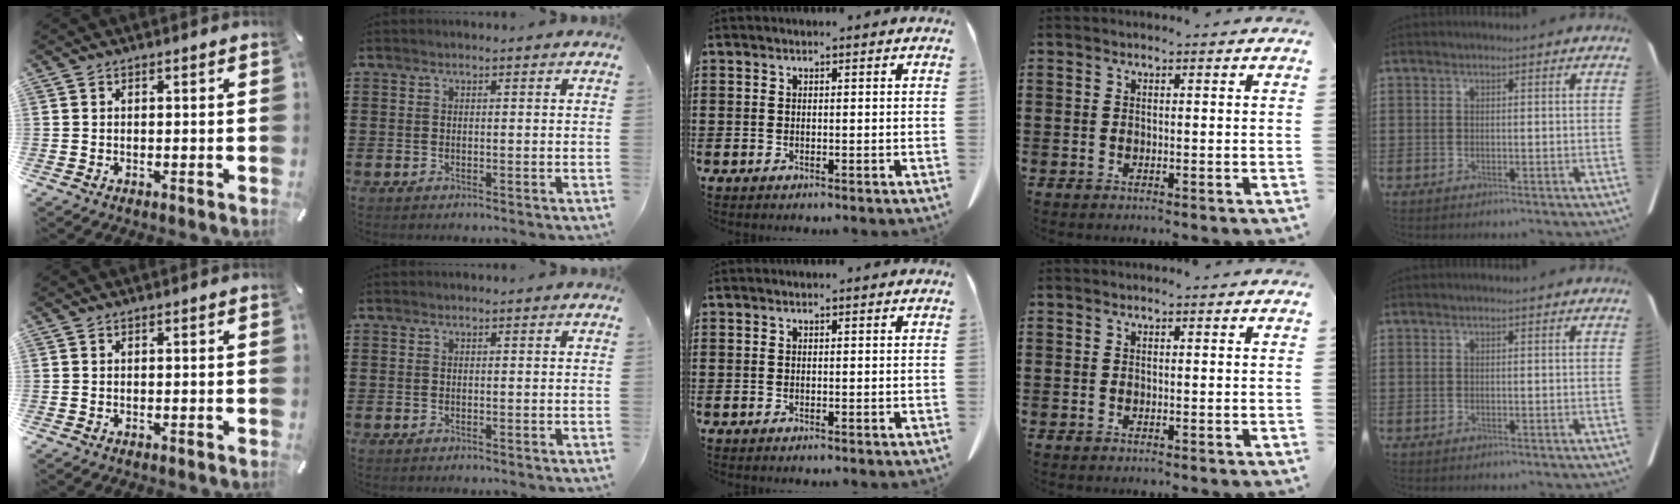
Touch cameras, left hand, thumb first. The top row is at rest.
{}